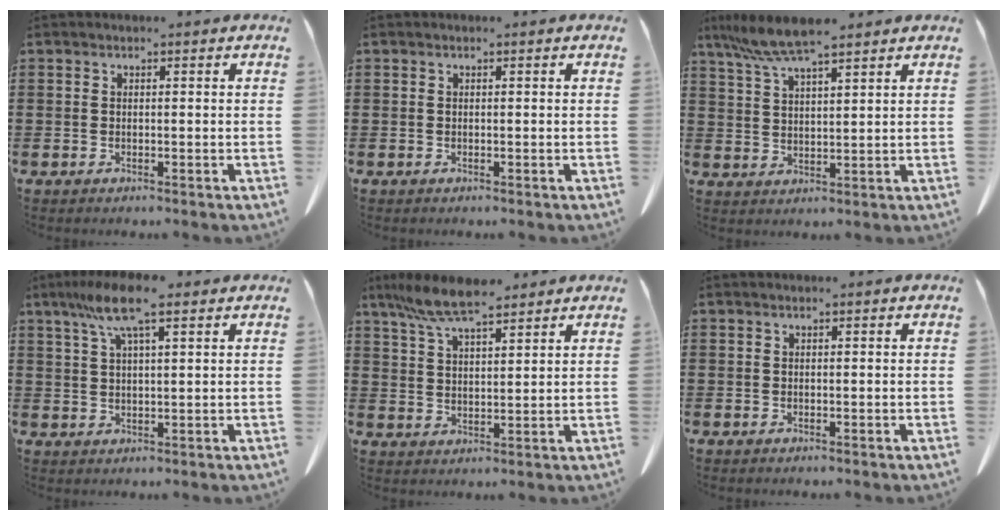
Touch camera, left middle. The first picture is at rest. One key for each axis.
{"total": 0.0}
{"total": 7.9, "fx": 6.4, "fy": 1.9, "fz": 4.3, "tx": -0.100, "ty": -0.009, "tz": 0.121}
{"total": 8.3, "fx": 4.9, "fy": 1.5, "fz": 6.6, "tx": -0.137, "ty": 0.000, "tz": 0.086}
{"total": 8.1, "fx": 6.5, "fy": 1.6, "fz": 4.6, "tx": -0.106, "ty": -0.010, "tz": 0.120}
{"total": 0.0}